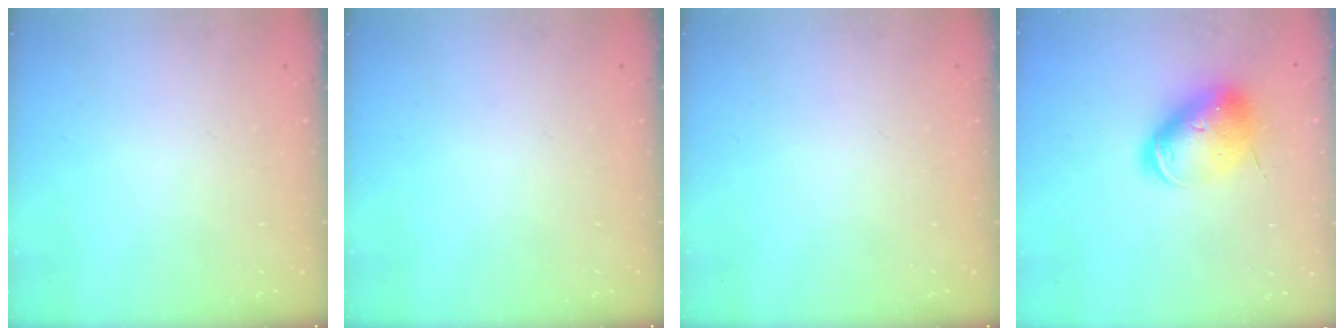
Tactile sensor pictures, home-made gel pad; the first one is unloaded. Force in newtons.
{"total": 0.0}
{"total": 0.0}
{"total": 12.8, "press": 12.6, "slide": 2.3}